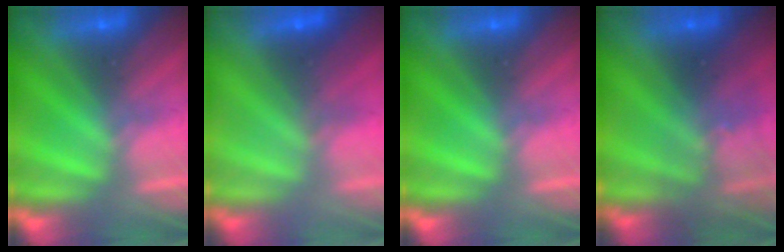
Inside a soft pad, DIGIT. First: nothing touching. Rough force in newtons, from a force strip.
{"total": 1.8}
{"total": 0.0}
{"total": 2.9}